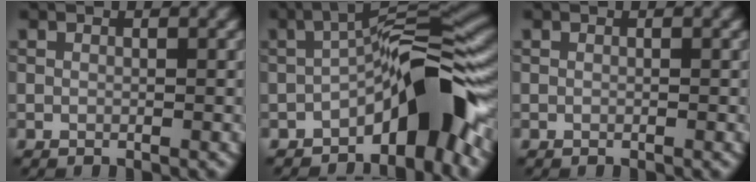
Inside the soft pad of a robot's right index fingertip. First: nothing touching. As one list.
[{"total": 9.2, "force": [-4.0, 2.9, 7.7], "torque": [-0.086, 0.022, -0.081]}, {"total": 0.0}]